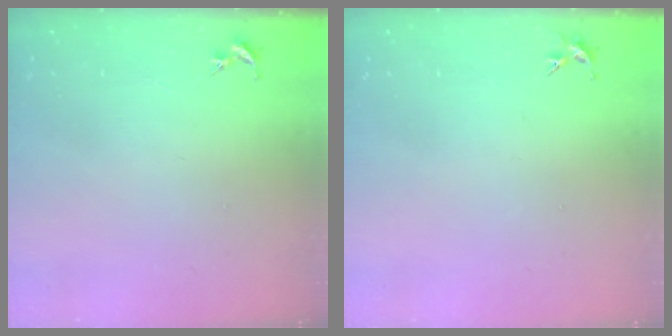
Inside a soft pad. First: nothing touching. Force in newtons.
{"total": 3.6, "press": 3.5, "slide": 0.4}